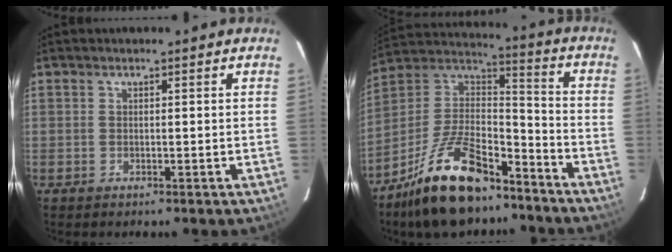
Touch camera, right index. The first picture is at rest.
{"total": 20.7, "force": [-14.1, 8.4, 12.5], "torque": [-0.250, 0.008, -0.241]}